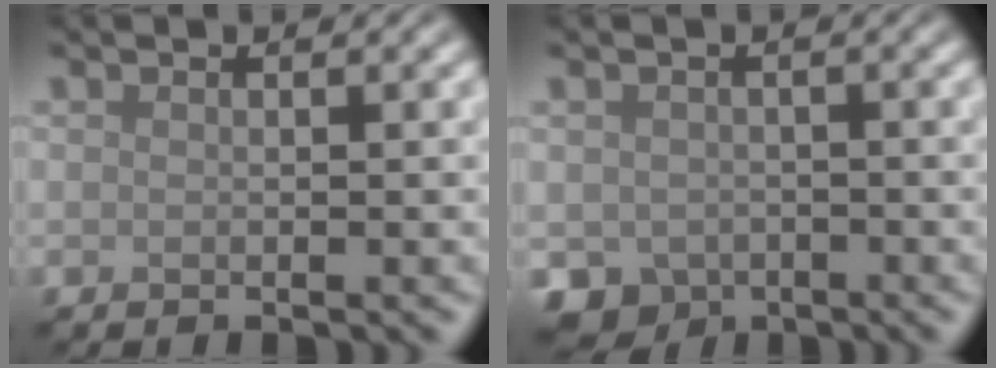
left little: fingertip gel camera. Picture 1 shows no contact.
{"total": 4.1, "force": [-2.2, 3.3, 1.3], "torque": [-0.028, -0.023, -0.033]}